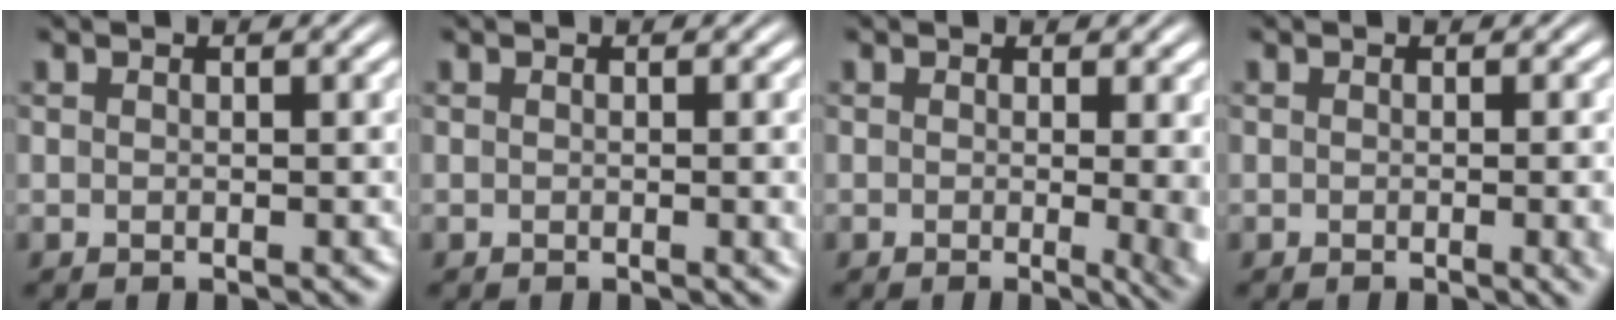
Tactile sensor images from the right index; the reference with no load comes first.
{"total": 0.6, "force": [0.0, -0.1, 0.6], "torque": [-0.009, -0.001, 0.000]}
{"total": 3.9, "force": [-0.5, 0.8, 3.8], "torque": [-0.036, -0.008, -0.011]}
{"total": 1.4, "force": [-0.2, -0.1, 1.4], "torque": [-0.015, 0.002, -0.007]}